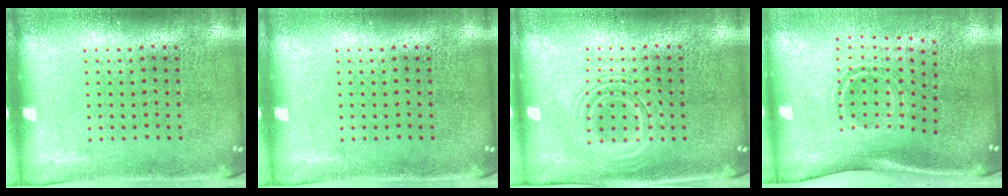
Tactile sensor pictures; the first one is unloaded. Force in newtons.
{"total": 0.0}
{"total": 2.8, "press": 2.7, "slide": 0.4}
{"total": 1.8, "press": 1.1, "slide": 1.5}